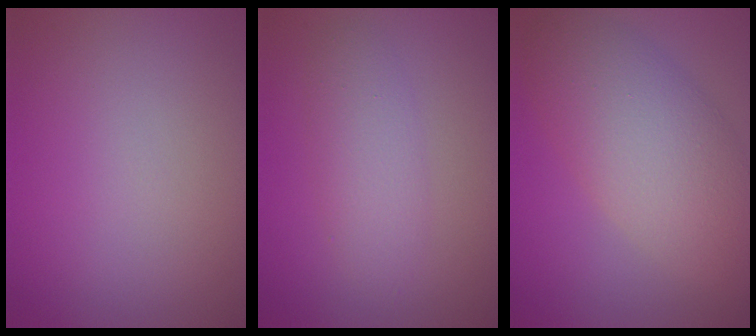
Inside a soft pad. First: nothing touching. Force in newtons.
{"total": 3.0, "press": 3.0, "slide": 0.2}
{"total": 7.9, "press": 7.9, "slide": 0.5}